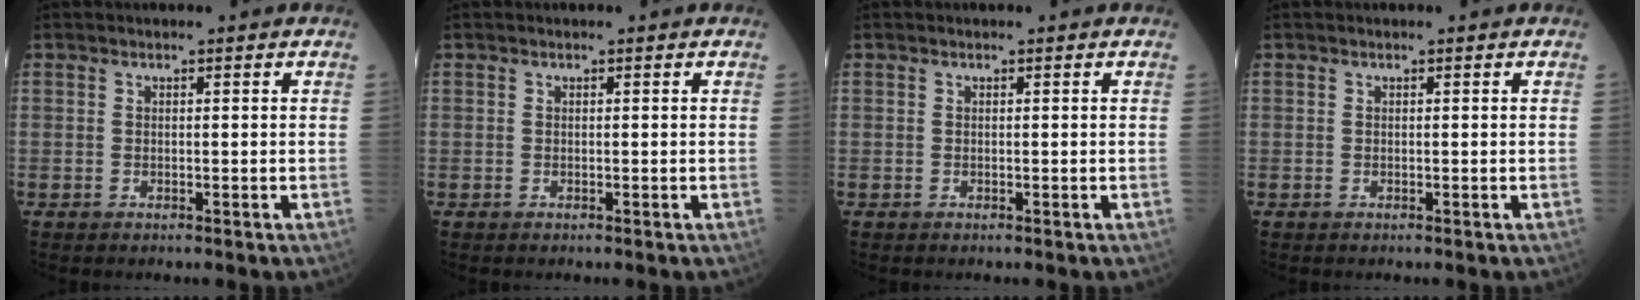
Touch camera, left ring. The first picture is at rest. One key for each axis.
{"total": 0.0}
{"total": 0.0}
{"total": 0.0}